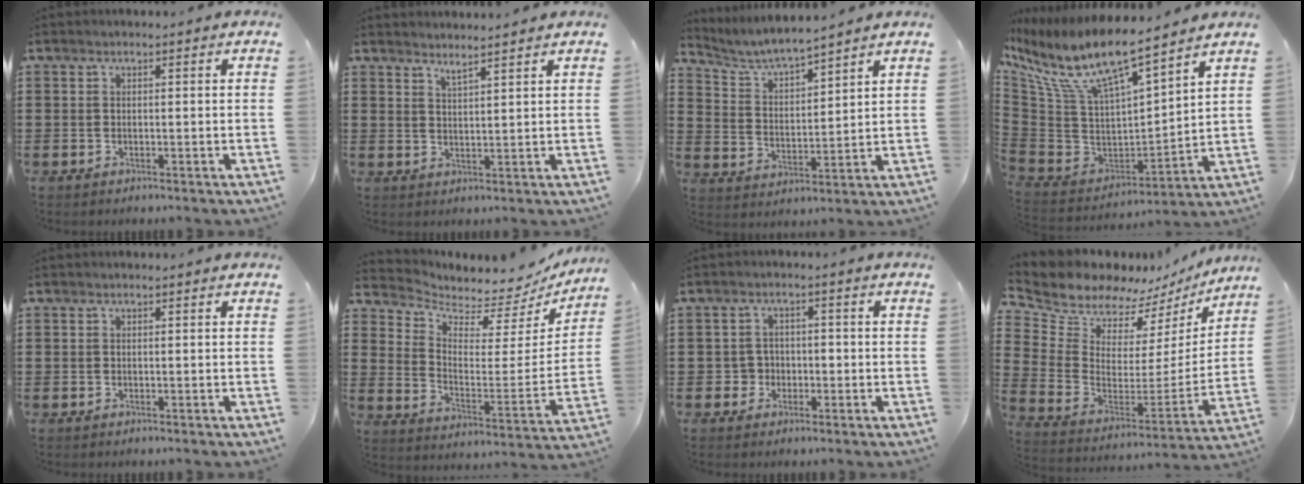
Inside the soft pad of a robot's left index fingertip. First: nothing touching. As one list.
[{"total": 2.5, "force": [2.5, -0.3, 0.3], "torque": [-0.012, -0.007, 0.047]}, {"total": 4.9, "force": [4.7, 0.2, 1.4], "torque": [-0.050, -0.030, 0.078]}, {"total": 12.0, "force": [8.0, 2.9, 8.4], "torque": [-0.203, -0.059, 0.132]}, {"total": 0.0}, {"total": 3.8, "force": [3.5, 1.4, 0.5], "torque": [-0.039, -0.039, 0.054]}, {"total": 2.8, "force": [-0.8, 2.5, 0.9], "torque": [-0.028, 0.004, -0.020]}, {"total": 9.3, "force": [8.7, 3.1, 1.2], "torque": [-0.080, -0.068, 0.155]}]